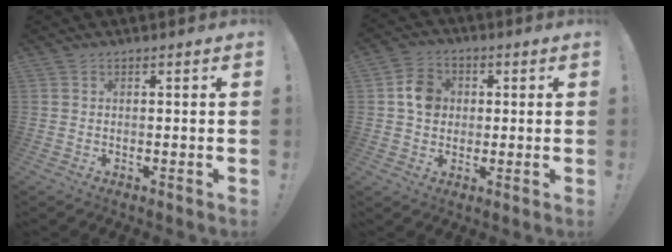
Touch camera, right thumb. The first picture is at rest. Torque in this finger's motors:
{"motor_torque": [0.56, 0.71, 0.36, 0.14, 0.00]}